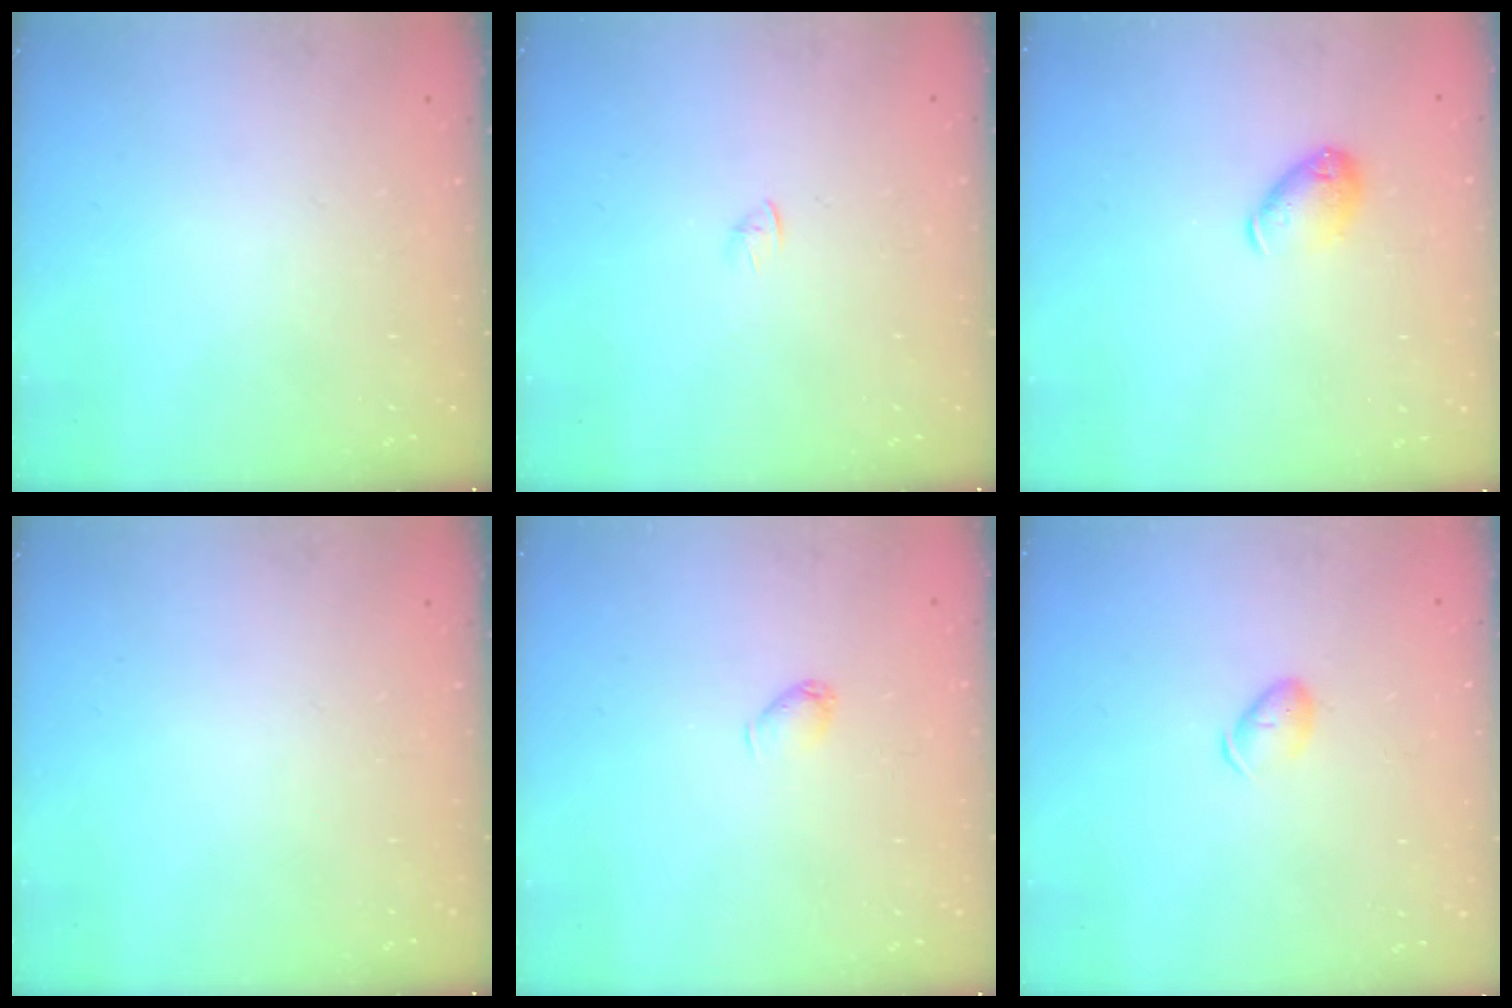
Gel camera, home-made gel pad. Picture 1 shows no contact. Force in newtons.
{"total": 1.4, "press": 1.3, "slide": 0.4}
{"total": 6.4, "press": 6.4, "slide": 0.4}
{"total": 0.0}
{"total": 2.5, "press": 2.5, "slide": 0.5}
{"total": 5.4, "press": 5.4, "slide": 0.7}